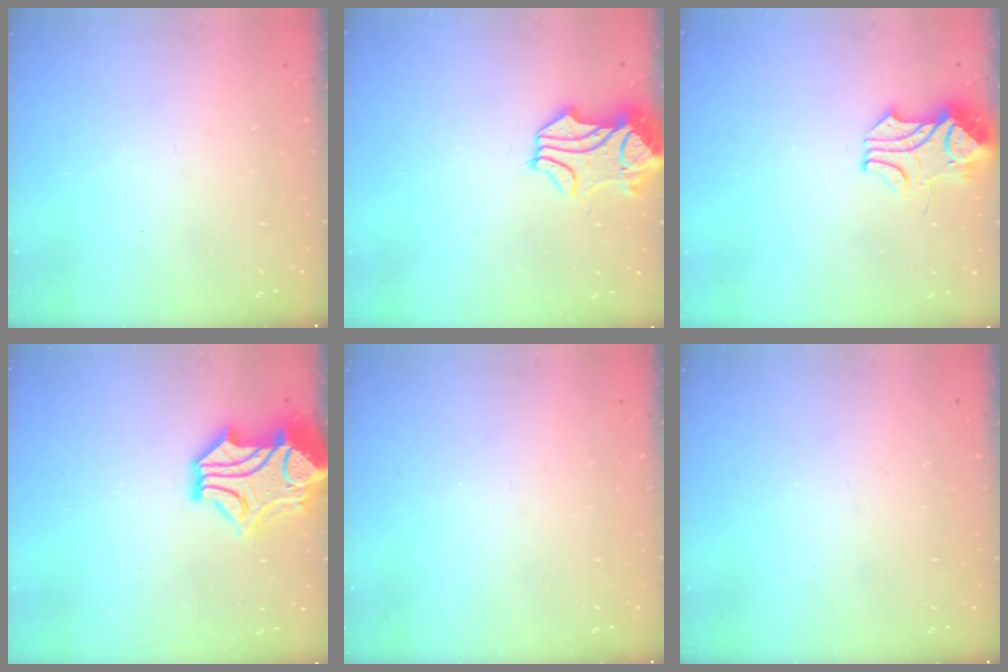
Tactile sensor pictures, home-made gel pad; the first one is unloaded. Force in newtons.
{"total": 2.0, "press": 1.5, "slide": 1.4}
{"total": 2.5, "press": 2.3, "slide": 1.0}
{"total": 7.4, "press": 7.1, "slide": 2.2}
{"total": 0.0}
{"total": 0.0}